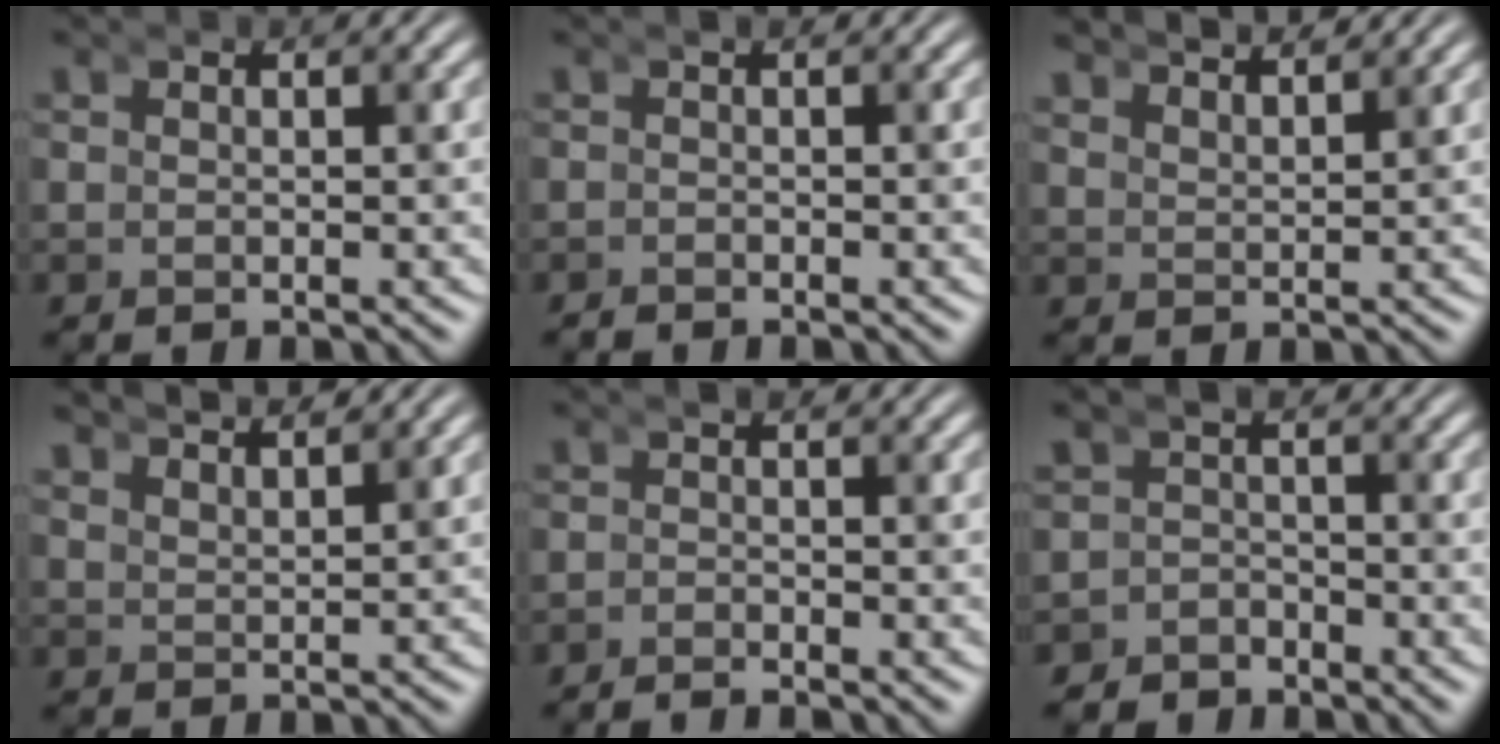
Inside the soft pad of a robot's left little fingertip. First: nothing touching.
{"total": 0.9, "force": [-0.7, -0.3, -0.6], "torque": [0.008, -0.008, -0.012]}
{"total": 3.0, "force": [2.8, 0.4, 0.7], "torque": [-0.017, 0.001, 0.048]}
{"total": 3.1, "force": [2.9, 0.6, 1.0], "torque": [-0.022, 0.003, 0.046]}
{"total": 1.8, "force": [-1.4, -0.7, -0.9], "torque": [0.015, -0.004, -0.029]}
{"total": 3.4, "force": [-3.1, 0.5, -1.3], "torque": [0.018, -0.009, -0.059]}